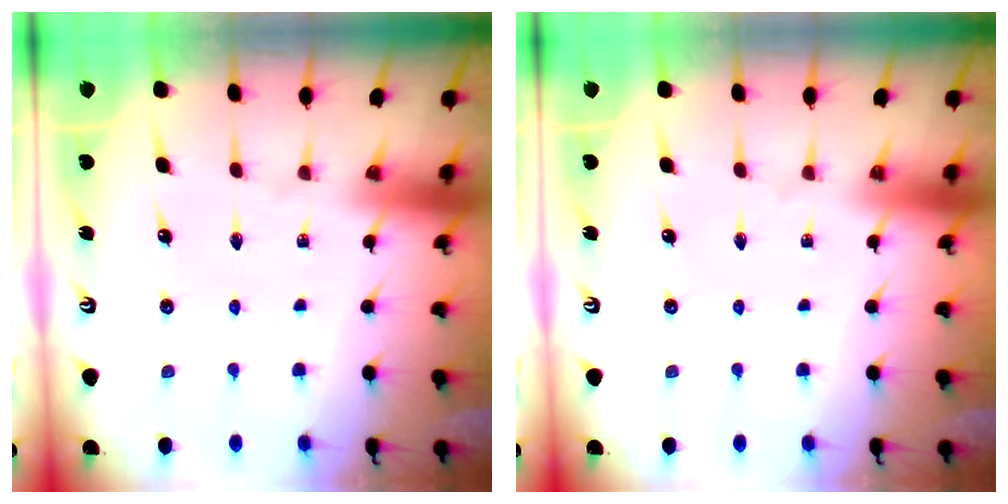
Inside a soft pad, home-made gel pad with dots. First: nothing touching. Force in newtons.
{"total": 0.0}